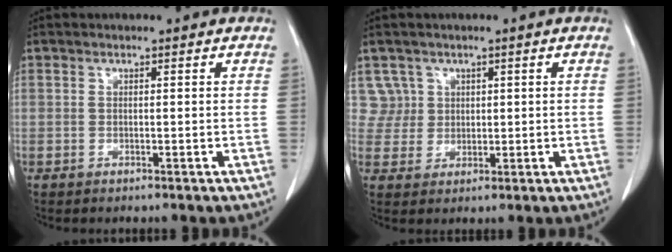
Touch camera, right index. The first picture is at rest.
{"total": 4.1, "force": [1.8, 3.6, -0.6], "torque": [0.029, 0.009, 0.036]}